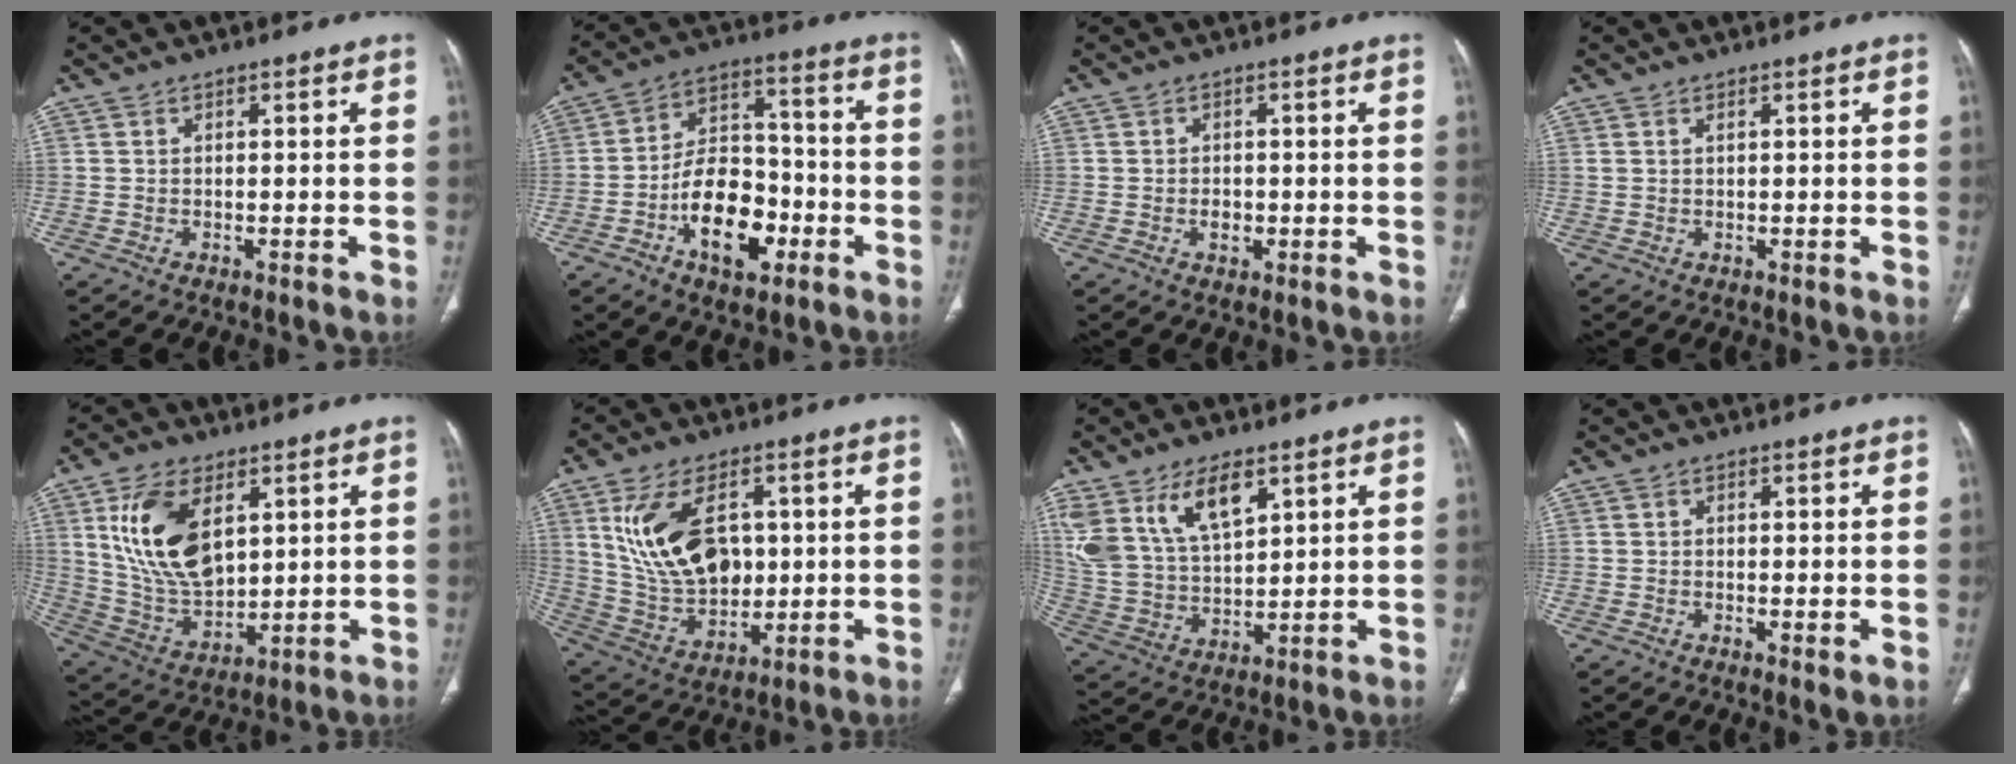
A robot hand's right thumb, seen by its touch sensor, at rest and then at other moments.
{"total": 14.8, "force": [-5.7, 8.7, 10.5], "torque": [-0.143, 0.041, -0.097]}
{"total": 2.1, "force": [-0.5, 1.5, 1.4], "torque": [-0.017, 0.003, -0.005]}
{"total": 0.6, "force": [0.4, 0.2, 0.4], "torque": [-0.012, 0.006, 0.009]}
{"total": 16.9, "force": [5.7, 9.6, 12.7], "torque": [-0.225, -0.023, 0.123]}
{"total": 16.9, "force": [4.2, 10.5, 12.6], "torque": [-0.209, -0.014, 0.095]}
{"total": 14.8, "force": [8.0, 7.5, 9.9], "torque": [-0.177, -0.027, 0.169]}
{"total": 1.6, "force": [-0.1, 0.4, 1.5], "torque": [-0.027, -0.008, -0.002]}